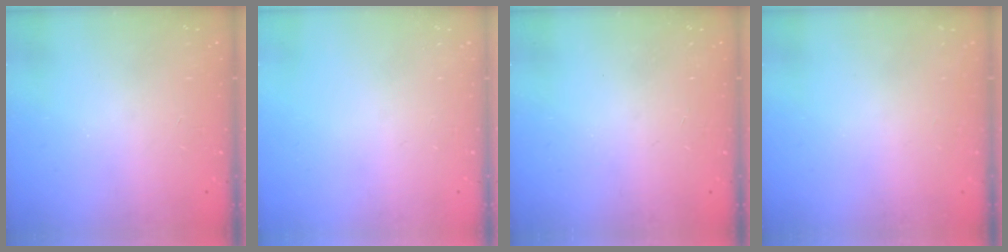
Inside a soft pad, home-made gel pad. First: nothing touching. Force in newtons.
{"total": 0.0}
{"total": 0.0}
{"total": 0.0}